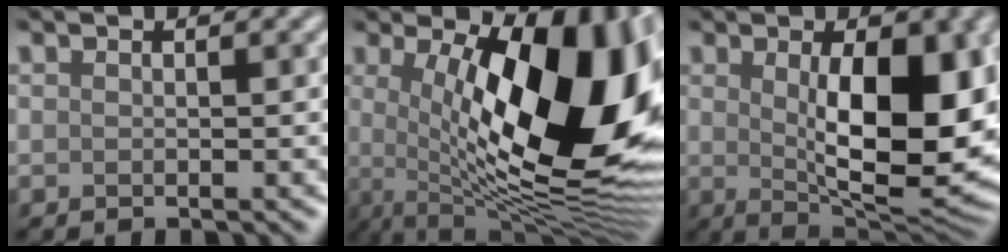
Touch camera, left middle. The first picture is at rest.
{"total": 16.3, "force": [1.6, 6.5, 14.9], "torque": [-0.190, -0.002, 0.023]}
{"total": 12.1, "force": [0.9, 4.7, 11.1], "torque": [-0.147, -0.009, 0.020]}